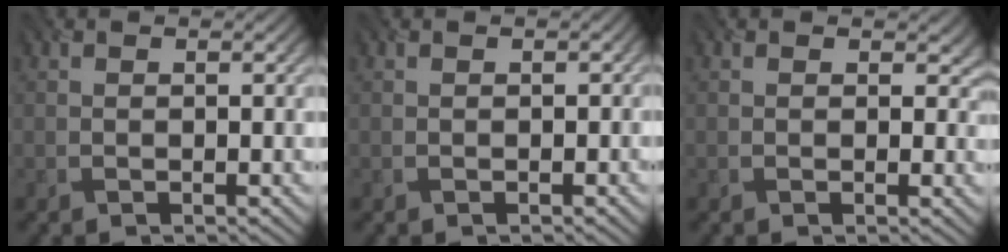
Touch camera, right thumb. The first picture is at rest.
{"total": 0.6, "force": [-0.4, 0.4, -0.1], "torque": [0.002, -0.005, -0.002]}
{"total": 1.5, "force": [0.4, 1.3, 0.5], "torque": [-0.007, -0.007, 0.006]}